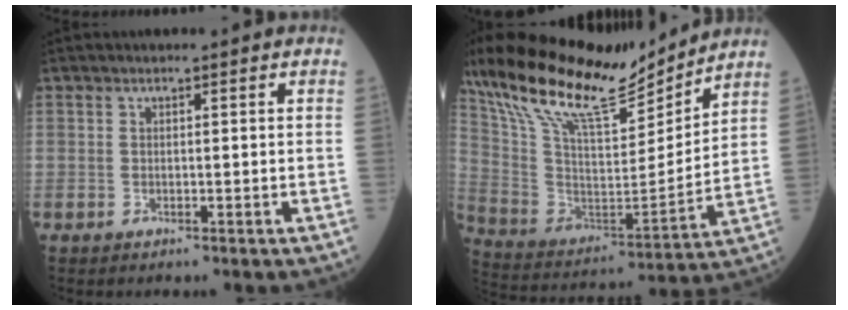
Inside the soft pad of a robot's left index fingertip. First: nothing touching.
{"total": 23.3, "force": [19.0, 4.8, 12.5], "torque": [-0.242, 0.007, 0.337]}